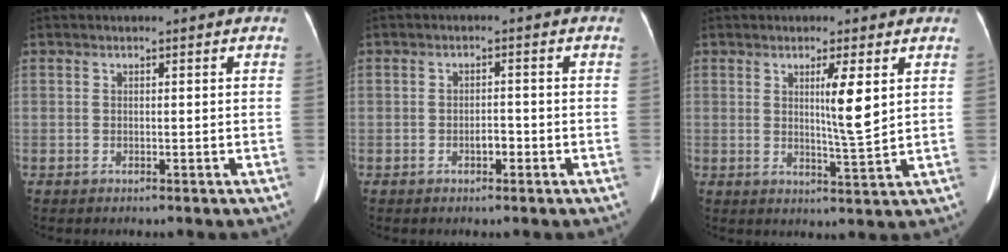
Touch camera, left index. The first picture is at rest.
{"total": 1.8, "force": [-0.9, 0.8, 1.3], "torque": [-0.019, 0.003, -0.014]}
{"total": 5.2, "force": [1.7, -0.2, 4.9], "torque": [-0.082, -0.011, 0.028]}